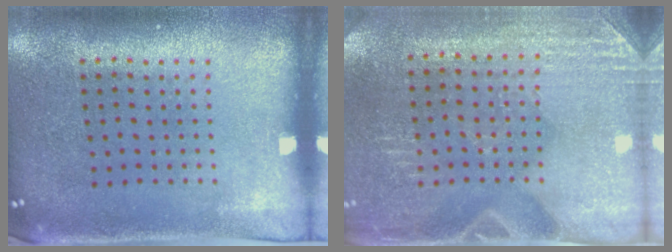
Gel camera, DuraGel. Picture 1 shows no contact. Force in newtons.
{"total": 2.9, "press": 2.8, "slide": 0.9}